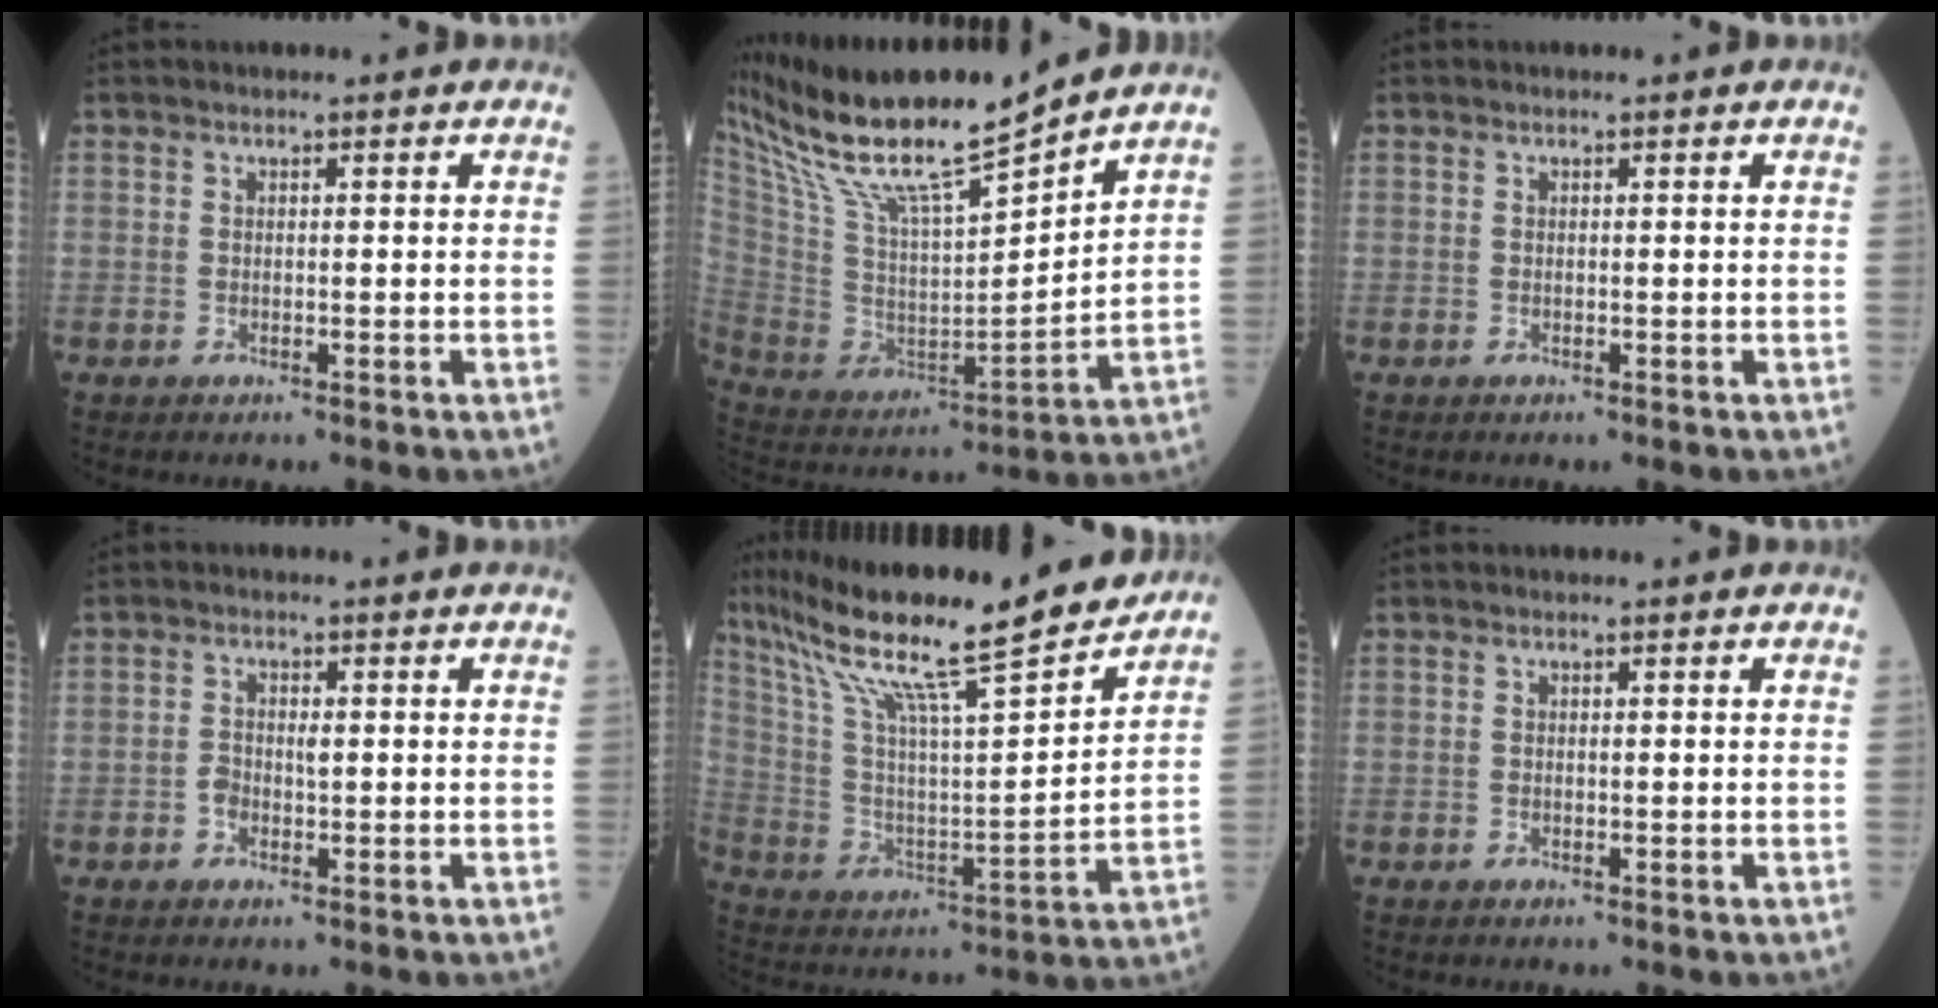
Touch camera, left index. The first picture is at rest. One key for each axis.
{"total": 20.1, "fx": 16.9, "fy": 0.6, "fz": 10.9, "tx": -0.208, "ty": -0.007, "tz": 0.314}
{"total": 0.0}
{"total": 2.2, "fx": -0.2, "fy": 1.2, "fz": 1.8, "tx": -0.037, "ty": 0.007, "tz": -0.004}
{"total": 23.8, "fx": 19.2, "fy": 1.0, "fz": 14.1, "tx": -0.254, "ty": 0.008, "tz": 0.321}
{"total": 0.0}